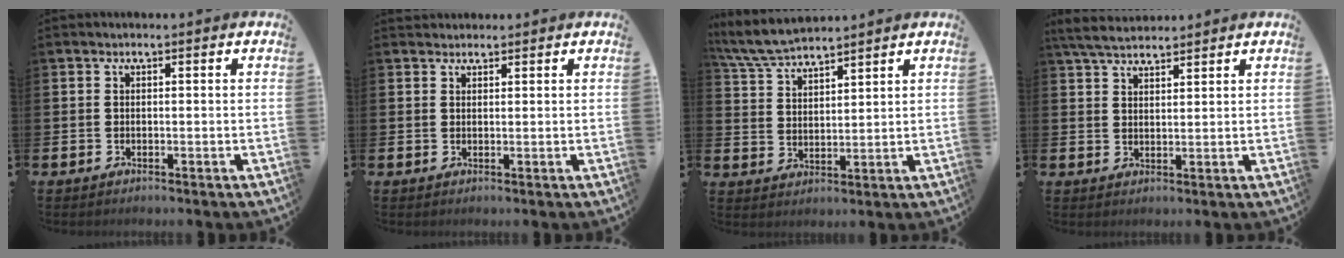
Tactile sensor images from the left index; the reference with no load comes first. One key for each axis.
{"total": 1.6, "fx": 1.5, "fy": 0.6, "fz": -0.1, "tx": 0.013, "ty": -0.002, "tz": 0.025}
{"total": 6.3, "fx": 6.1, "fy": 0.8, "fz": 1.4, "tx": -0.049, "ty": -0.024, "tz": 0.112}
{"total": 4.6, "fx": 4.3, "fy": 0.9, "fz": 1.3, "tx": -0.030, "ty": -0.016, "tz": 0.079}